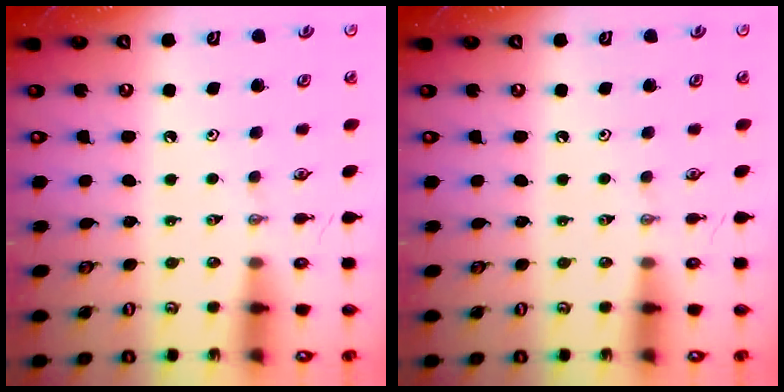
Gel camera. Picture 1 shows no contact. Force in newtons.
{"total": 0.0}